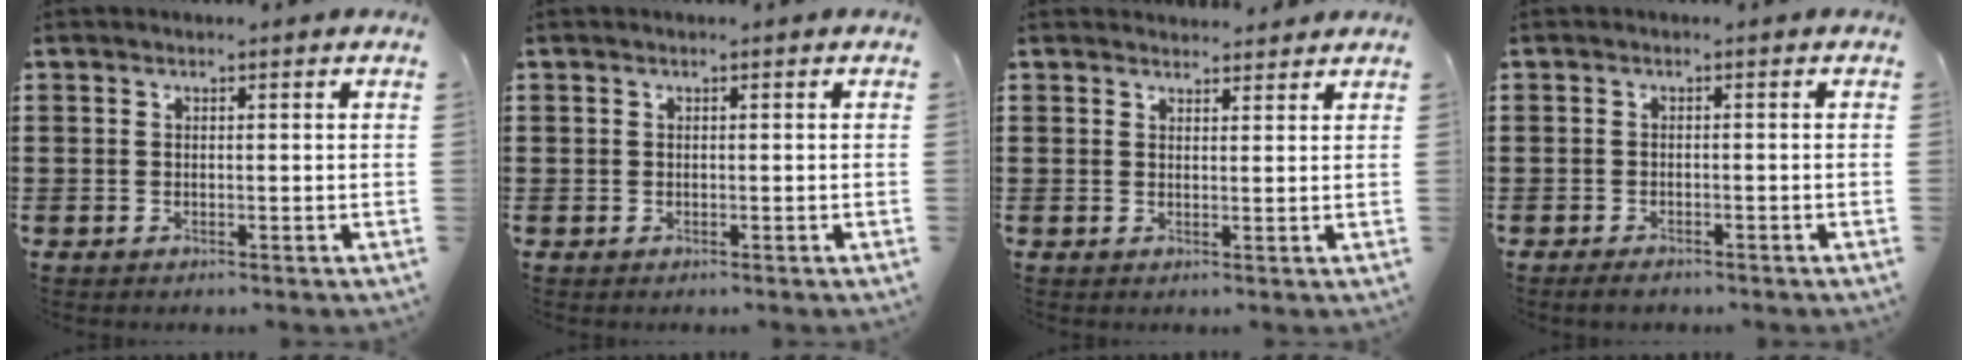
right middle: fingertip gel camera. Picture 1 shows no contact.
{"total": 0.0}
{"total": 1.9, "force": [1.9, 0.4, 0.1], "torque": [0.001, 0.001, 0.035]}
{"total": 1.3, "force": [-1.1, 0.4, 0.6], "torque": [-0.013, -0.002, -0.022]}